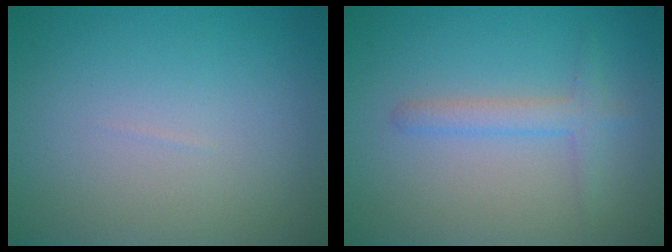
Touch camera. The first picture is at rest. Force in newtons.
{"total": 2.0, "press": 2.0, "slide": 0.1}